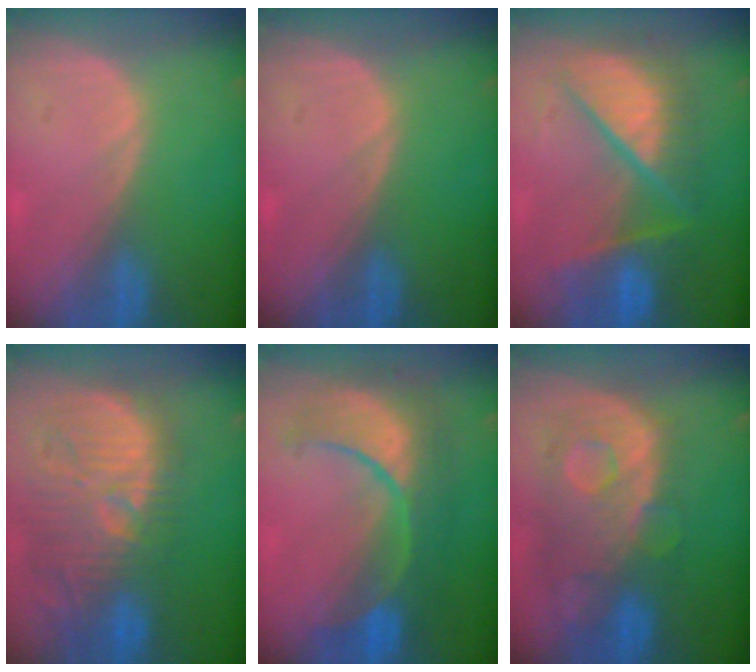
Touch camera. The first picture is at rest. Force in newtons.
{"total": 0.0}
{"total": 10.4, "press": 10.3, "slide": 1.4}
{"total": 13.5, "press": 12.5, "slide": 5.0}
{"total": 10.3, "press": 10.3, "slide": 1.1}
{"total": 11.2, "press": 9.7, "slide": 5.5}